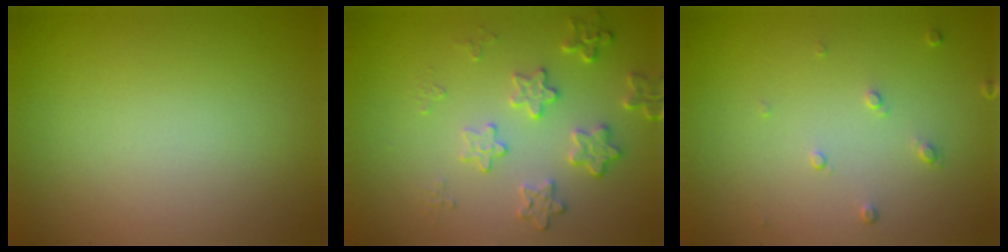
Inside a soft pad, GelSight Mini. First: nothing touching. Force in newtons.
{"total": 2.9, "press": 2.3, "slide": 1.8}
{"total": 0.9, "press": 0.6, "slide": 0.7}